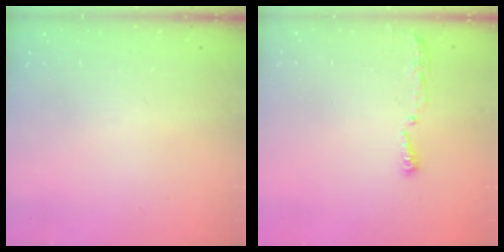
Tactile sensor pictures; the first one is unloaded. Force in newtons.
{"total": 3.4, "press": 3.4, "slide": 0.4}